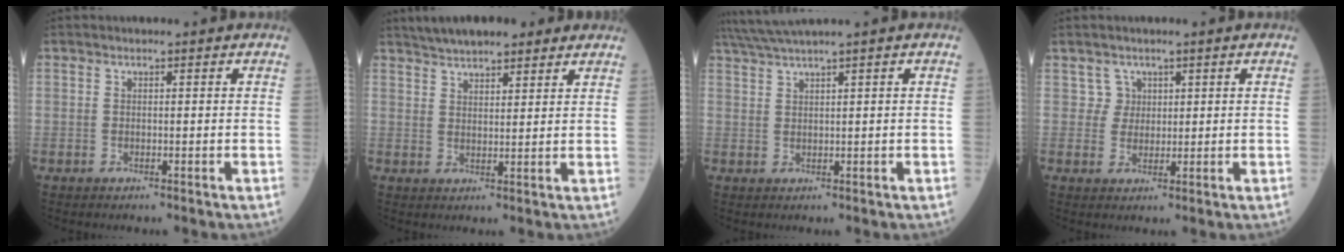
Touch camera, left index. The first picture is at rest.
{"total": 9.9, "force": [8.1, 2.8, 5.0], "torque": [-0.073, 0.031, 0.122]}
{"total": 4.0, "force": [3.2, -1.3, 2.0], "torque": [-0.050, 0.013, 0.072]}
{"total": 2.1, "force": [1.0, 1.9, -0.2], "torque": [0.008, 0.003, 0.012]}